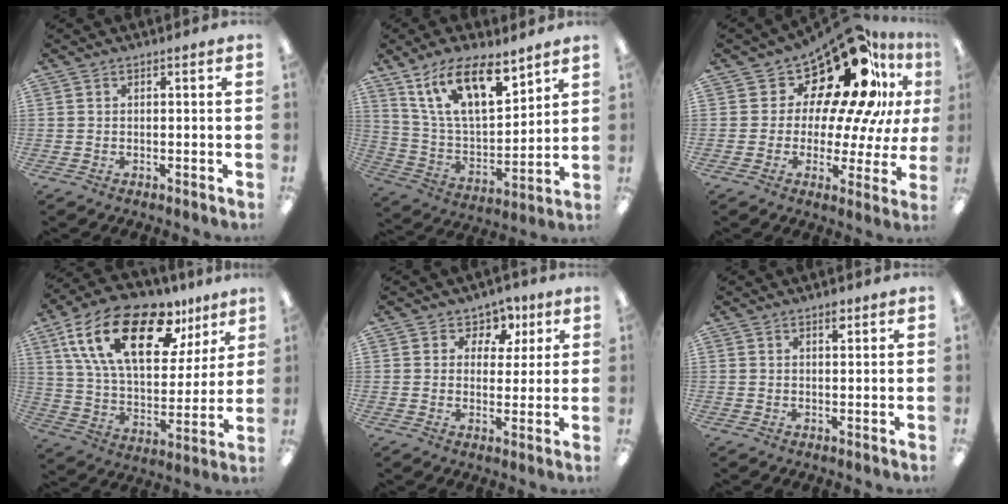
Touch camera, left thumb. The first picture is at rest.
{"total": 17.2, "force": [11.0, 6.8, 11.3], "torque": [-0.218, -0.051, 0.192]}
{"total": 20.8, "force": [13.3, 8.8, 13.4], "torque": [-0.217, -0.098, 0.222]}
{"total": 23.7, "force": [12.7, 11.4, 16.5], "torque": [-0.289, -0.049, 0.217]}
{"total": 5.7, "force": [2.5, 4.9, 1.4], "torque": [-0.017, -0.014, 0.042]}
{"total": 2.2, "force": [1.4, 1.0, 1.4], "torque": [-0.005, -0.009, 0.020]}